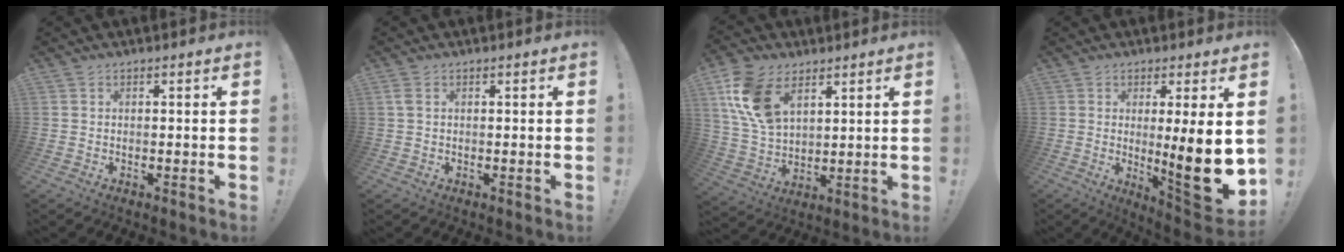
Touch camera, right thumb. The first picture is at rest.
{"total": 1.9, "force": [0.6, 1.1, 1.4], "torque": [-0.033, 0.007, 0.013]}
{"total": 15.6, "force": [7.6, 9.7, 9.7], "torque": [-0.199, -0.026, 0.145]}
{"total": 14.8, "force": [-0.1, 2.1, 14.7], "torque": [-0.184, -0.028, 0.002]}